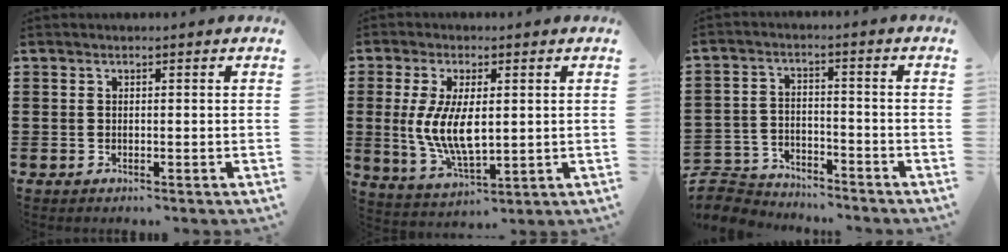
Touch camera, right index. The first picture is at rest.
{"total": 8.4, "force": [0.3, 3.6, 7.6], "torque": [-0.161, 0.000, 0.004]}
{"total": 5.3, "force": [-5.1, 1.2, 0.0], "torque": [-0.022, 0.006, -0.112]}